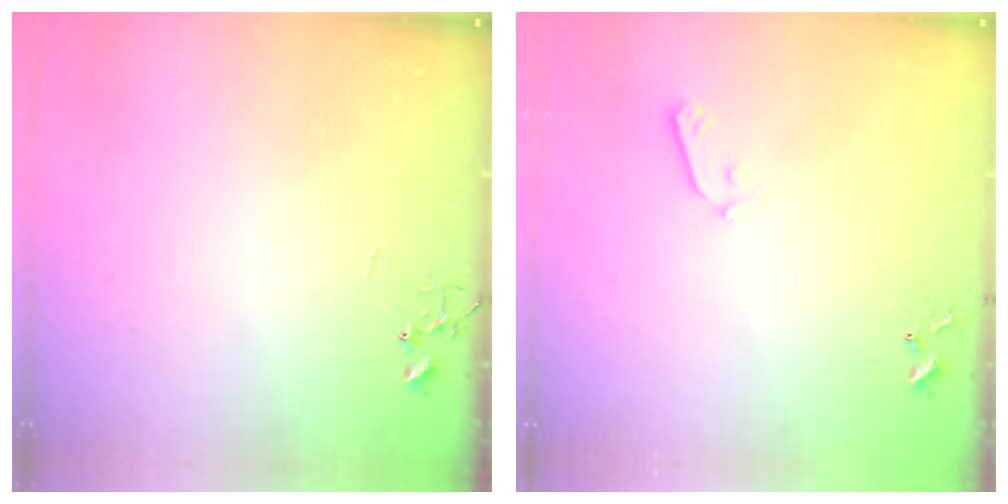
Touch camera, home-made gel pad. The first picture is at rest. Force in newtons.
{"total": 5.4, "press": 5.4, "slide": 0.8}